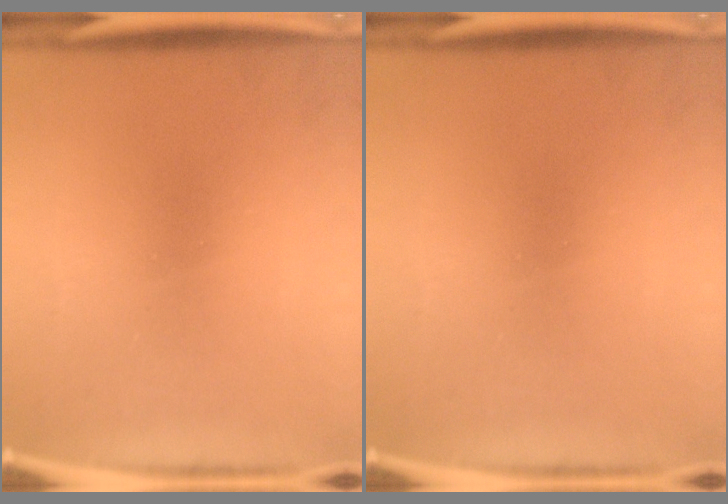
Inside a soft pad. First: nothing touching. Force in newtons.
{"total": 0.0}